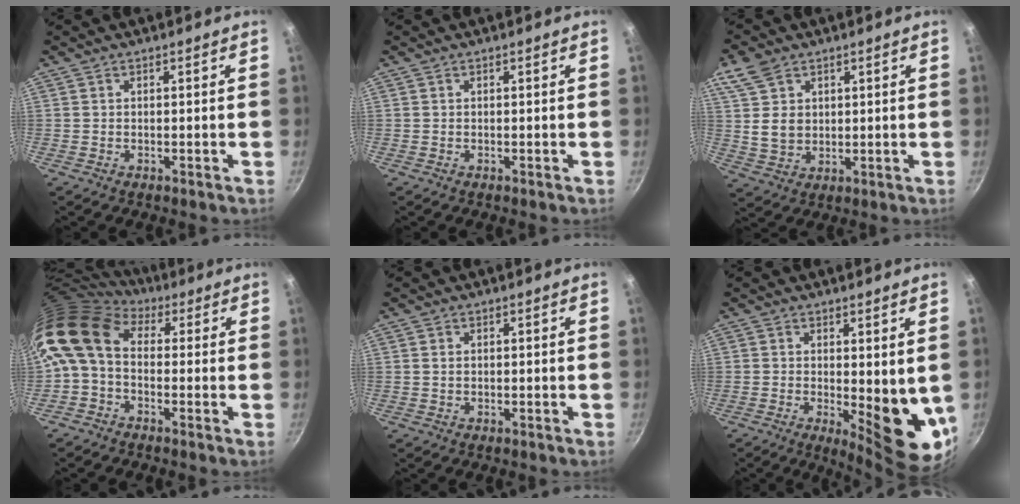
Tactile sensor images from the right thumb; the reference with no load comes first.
{"total": 0.0}
{"total": 8.4, "force": [3.8, 6.1, 4.4], "torque": [-0.062, -0.018, 0.075]}
{"total": 11.8, "force": [0.9, 8.3, 8.3], "torque": [-0.157, 0.025, -0.005]}
{"total": 0.8, "force": [0.2, 0.6, 0.5], "torque": [-0.007, 0.003, 0.003]}
{"total": 10.6, "force": [0.0, 3.9, 9.9], "torque": [-0.109, -0.029, 0.010]}